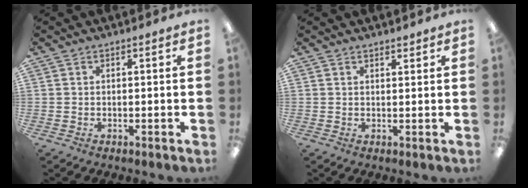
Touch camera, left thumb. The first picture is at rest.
{"total": 1.4, "force": [1.3, 0.5, 0.2], "torque": [0.004, -0.005, 0.024]}